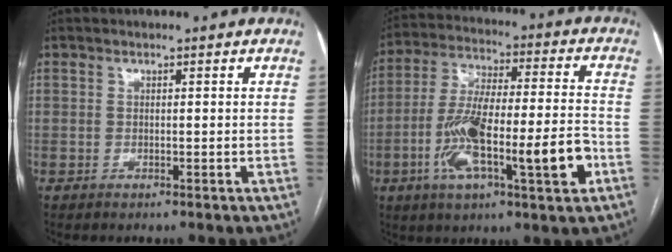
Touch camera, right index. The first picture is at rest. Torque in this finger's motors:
{"motor_torque": [1.70, -0.44, 0.54, 0.21]}